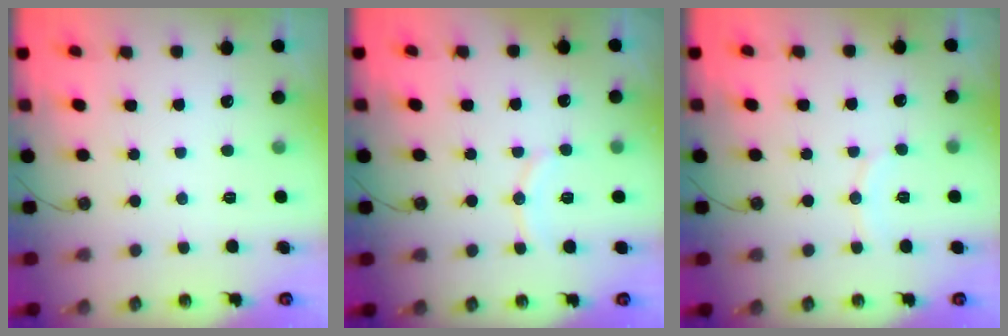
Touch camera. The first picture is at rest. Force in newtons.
{"total": 7.3, "press": 7.2, "slide": 1.0}
{"total": 5.7, "press": 5.7, "slide": 0.5}